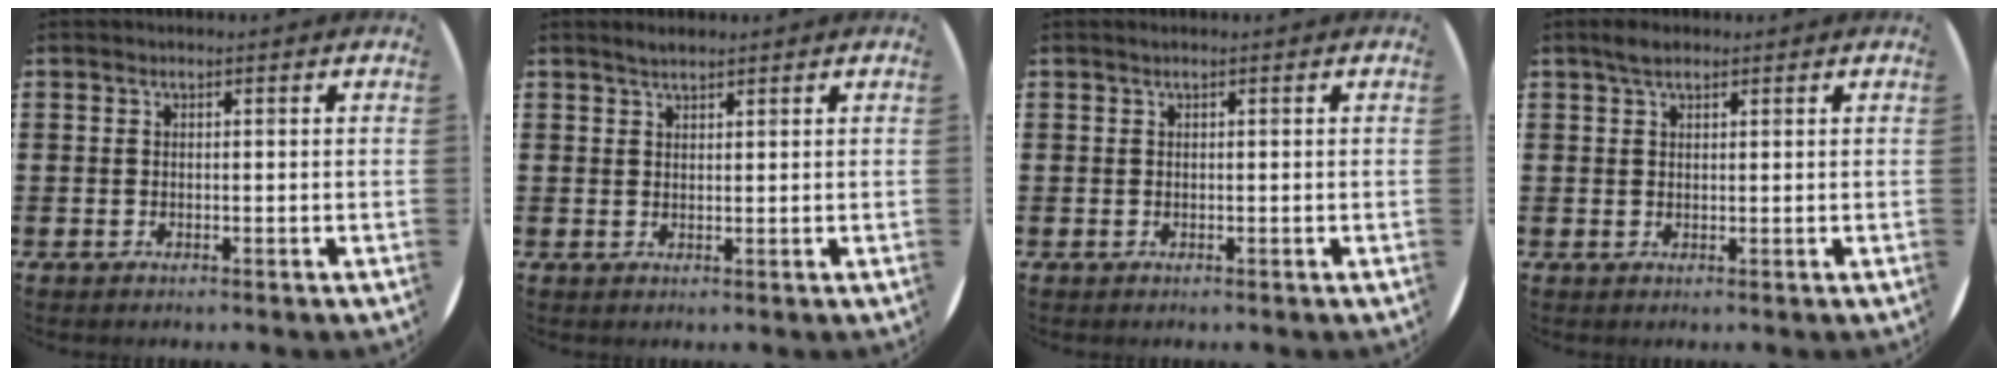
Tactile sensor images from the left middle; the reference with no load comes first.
{"total": 1.7, "force": [1.6, 0.3, 0.6], "torque": [-0.012, 0.004, 0.028]}
{"total": 0.0}
{"total": 2.2, "force": [1.6, 0.9, 1.2], "torque": [-0.017, 0.003, 0.027]}